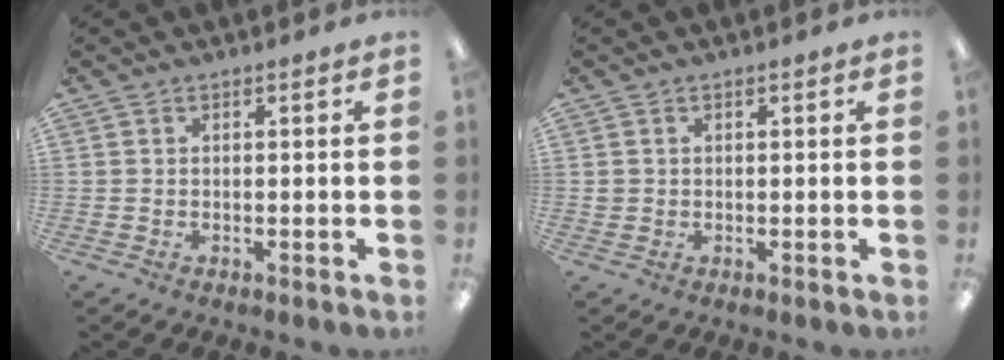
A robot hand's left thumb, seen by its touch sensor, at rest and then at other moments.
{"total": 1.2, "force": [0.3, 1.2, 0.3], "torque": [-0.007, 0.005, 0.004]}